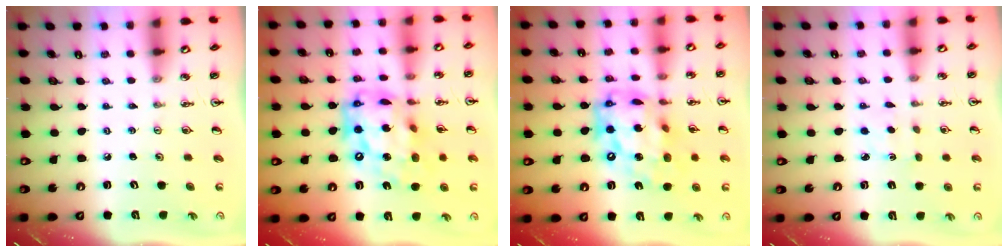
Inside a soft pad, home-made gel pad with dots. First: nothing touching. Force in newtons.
{"total": 20.7, "press": 20.6, "slide": 1.8}
{"total": 20.7, "press": 20.6, "slide": 1.8}
{"total": 1.8, "press": 1.7, "slide": 0.5}